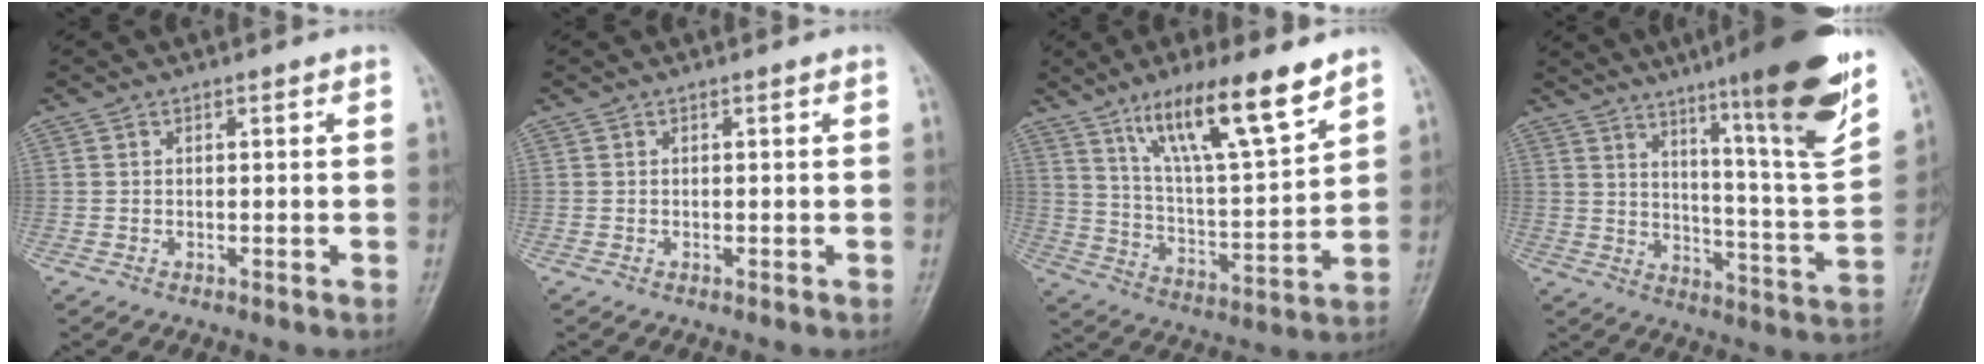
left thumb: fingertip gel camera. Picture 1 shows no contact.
{"total": 0.0}
{"total": 16.5, "force": [10.8, 3.3, 12.0], "torque": [-0.191, -0.052, 0.198]}
{"total": 20.7, "force": [12.7, 1.6, 16.3], "torque": [-0.208, -0.066, 0.192]}